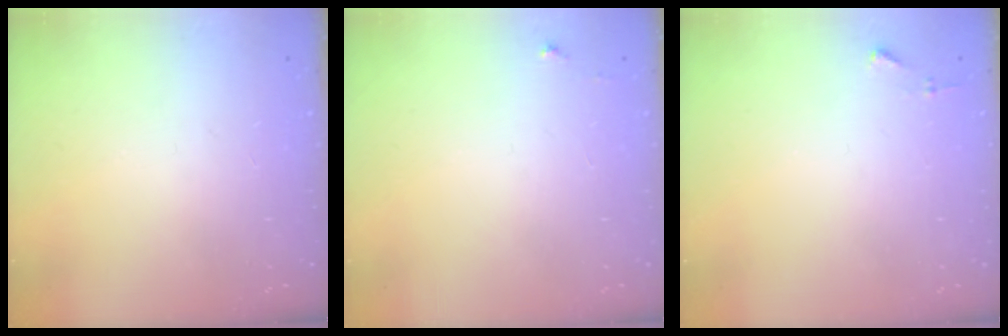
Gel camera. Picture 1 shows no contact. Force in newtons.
{"total": 3.9, "press": 3.9, "slide": 0.4}
{"total": 3.7, "press": 3.7, "slide": 0.5}